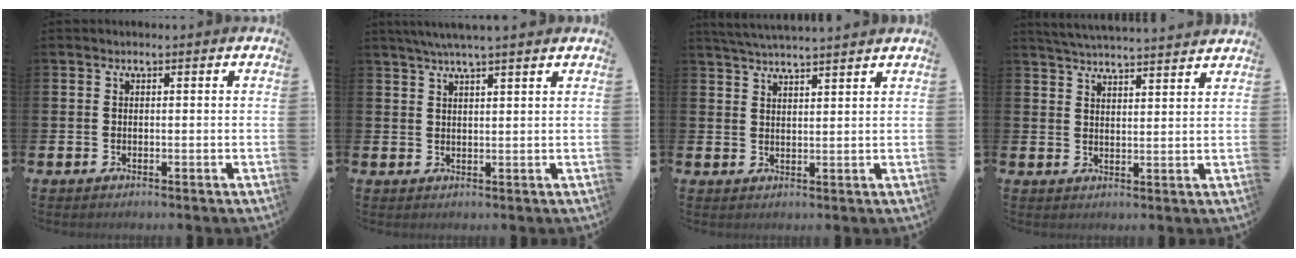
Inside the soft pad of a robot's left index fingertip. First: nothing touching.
{"total": 3.8, "force": [3.4, -0.3, 1.6], "torque": [-0.037, -0.004, 0.061]}
{"total": 3.8, "force": [3.8, -0.5, 0.3], "torque": [-0.021, -0.013, 0.070]}
{"total": 4.7, "force": [4.7, -0.3, 0.3], "torque": [-0.022, -0.027, 0.086]}